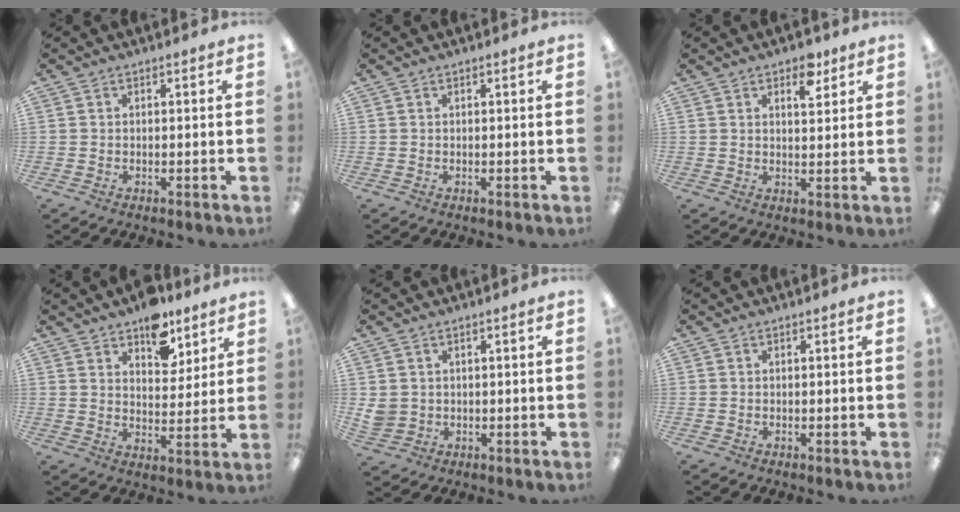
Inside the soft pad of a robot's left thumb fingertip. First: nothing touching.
{"total": 0.0}
{"total": 5.4, "force": [3.5, 2.5, 3.2], "torque": [-0.023, -0.016, 0.053]}
{"total": 9.6, "force": [7.0, 5.2, 3.9], "torque": [-0.038, -0.042, 0.123]}
{"total": 2.9, "force": [1.0, 2.7, 0.6], "torque": [-0.017, 0.004, 0.021]}
{"total": 0.0}